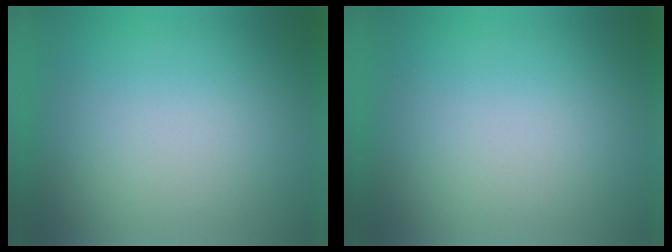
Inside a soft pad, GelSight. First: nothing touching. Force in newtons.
{"total": 0.0}